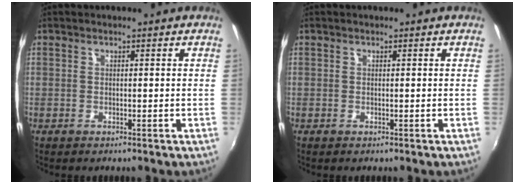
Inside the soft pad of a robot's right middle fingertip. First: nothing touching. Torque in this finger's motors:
{"motor_torque": [0.09, -0.13, 0.08, 0.01]}